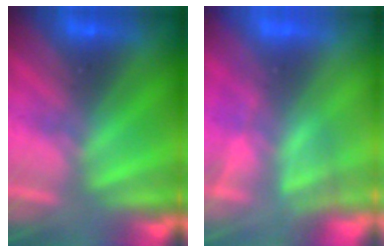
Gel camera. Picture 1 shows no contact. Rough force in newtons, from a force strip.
{"total": 3.0}